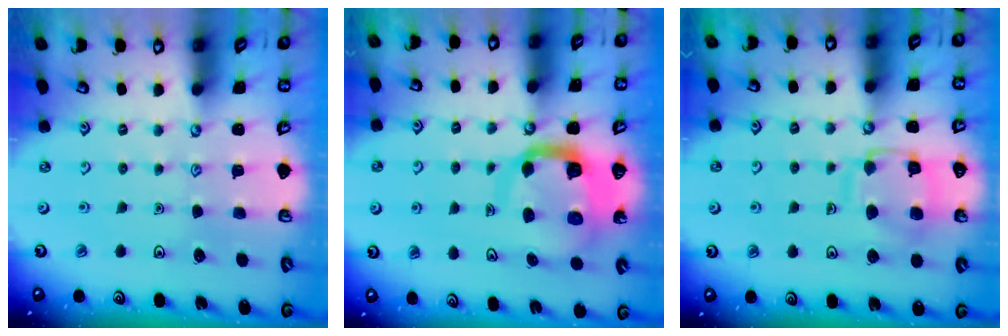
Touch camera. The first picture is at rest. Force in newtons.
{"total": 10.2, "press": 10.1, "slide": 1.4}
{"total": 11.2, "press": 11.2, "slide": 1.0}